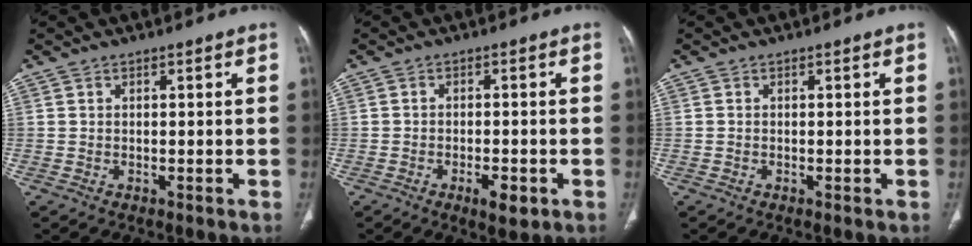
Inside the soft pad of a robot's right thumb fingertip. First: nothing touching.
{"total": 4.2, "force": [-1.9, 1.7, 3.3], "torque": [-0.048, 0.002, -0.026]}
{"total": 0.0}